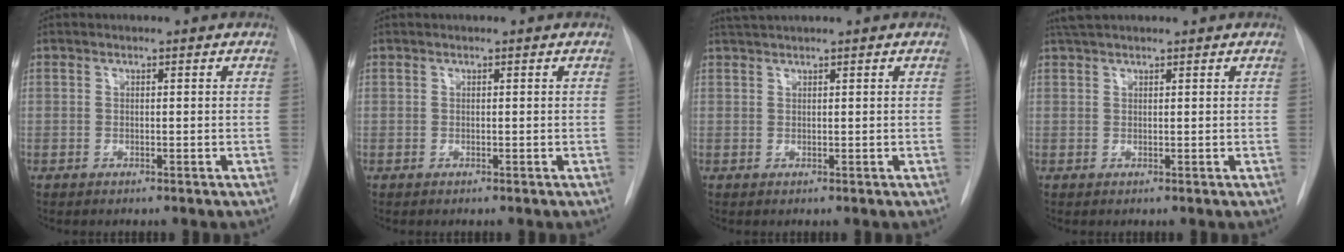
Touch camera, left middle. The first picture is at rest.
{"total": 0.0}
{"total": 1.9, "force": [1.7, -0.5, 0.6], "torque": [-0.013, 0.012, 0.037]}
{"total": 3.1, "force": [2.7, 0.5, 1.3], "torque": [-0.027, 0.024, 0.051]}